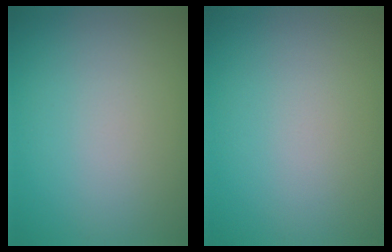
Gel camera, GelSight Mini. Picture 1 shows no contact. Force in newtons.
{"total": 0.0}